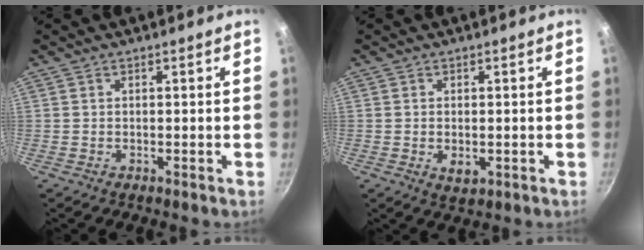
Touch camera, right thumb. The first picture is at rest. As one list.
[{"total": 3.1, "force": [-0.5, 1.9, 2.4], "torque": [-0.039, -0.008, -0.006]}]